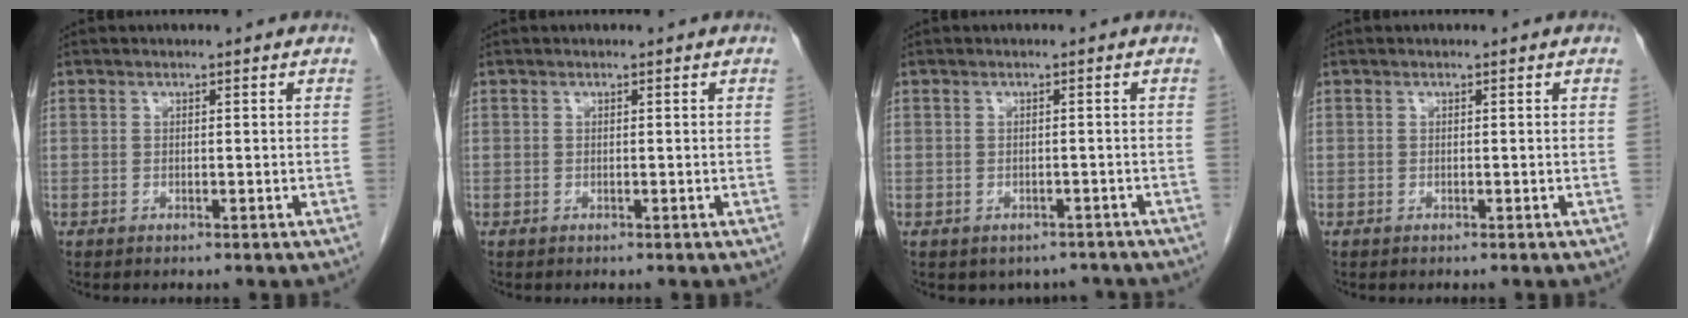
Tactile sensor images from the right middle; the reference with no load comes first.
{"total": 0.0}
{"total": 3.8, "force": [-3.2, 2.1, 0.2], "torque": [0.006, 0.012, -0.038]}
{"total": 0.0}